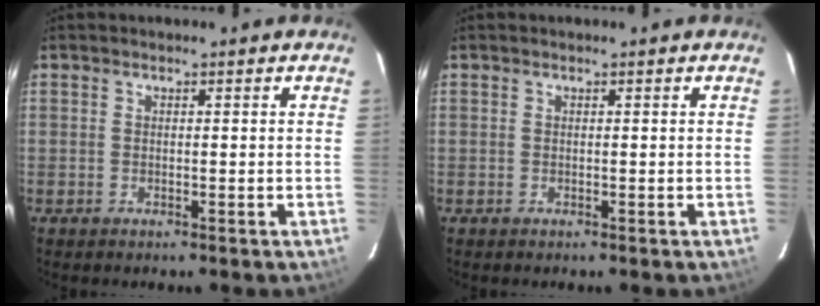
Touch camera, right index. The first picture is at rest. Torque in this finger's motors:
{"motor_torque": [0.18, 0.12, 0.11, 0.01]}